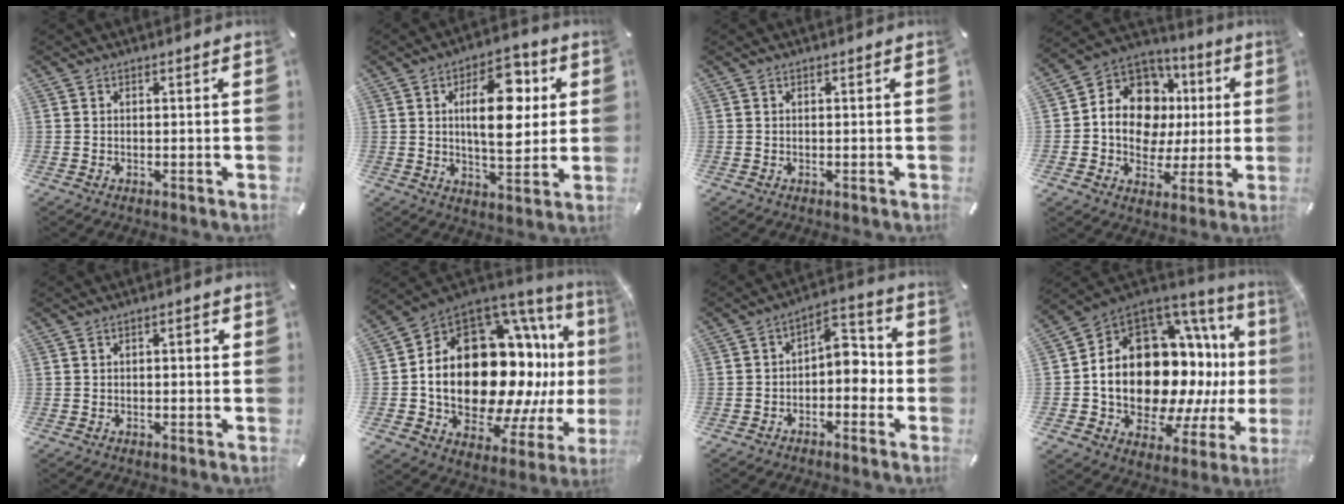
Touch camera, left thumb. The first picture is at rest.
{"total": 15.3, "force": [3.6, 7.9, 12.6], "torque": [-0.182, -0.002, 0.054]}
{"total": 0.0}
{"total": 13.0, "force": [1.4, 11.3, 6.5], "torque": [-0.119, -0.018, 0.031]}
{"total": 1.6, "force": [0.0, 0.9, 1.3], "torque": [-0.025, 0.005, -0.003]}
{"total": 27.4, "force": [2.3, 17.1, 21.3], "torque": [-0.379, -0.065, 0.076]}
{"total": 8.0, "force": [-1.1, 5.2, 6.0], "torque": [-0.067, -0.002, -0.025]}
{"total": 23.7, "force": [2.4, 16.1, 17.3], "torque": [-0.322, -0.065, 0.079]}